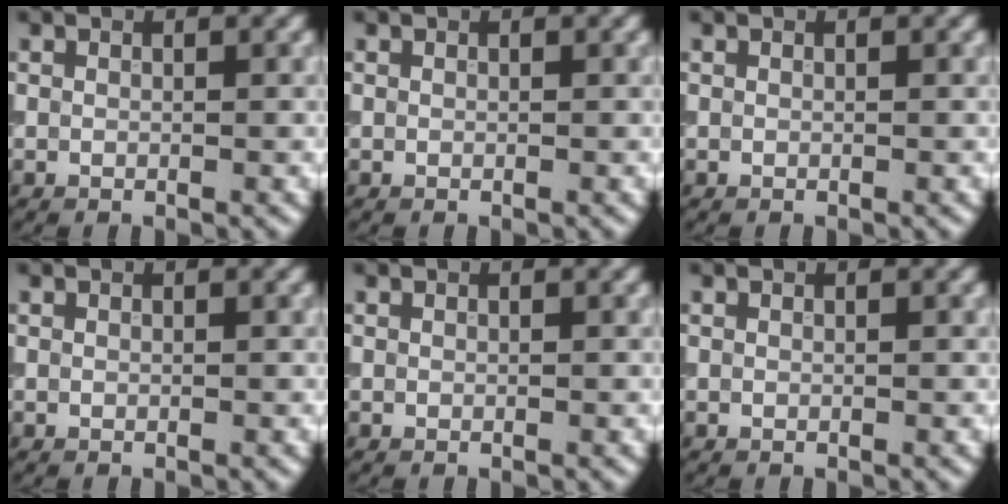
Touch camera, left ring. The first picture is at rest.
{"total": 0.0}
{"total": 0.0}
{"total": 0.0}
{"total": 0.0}
{"total": 0.0}